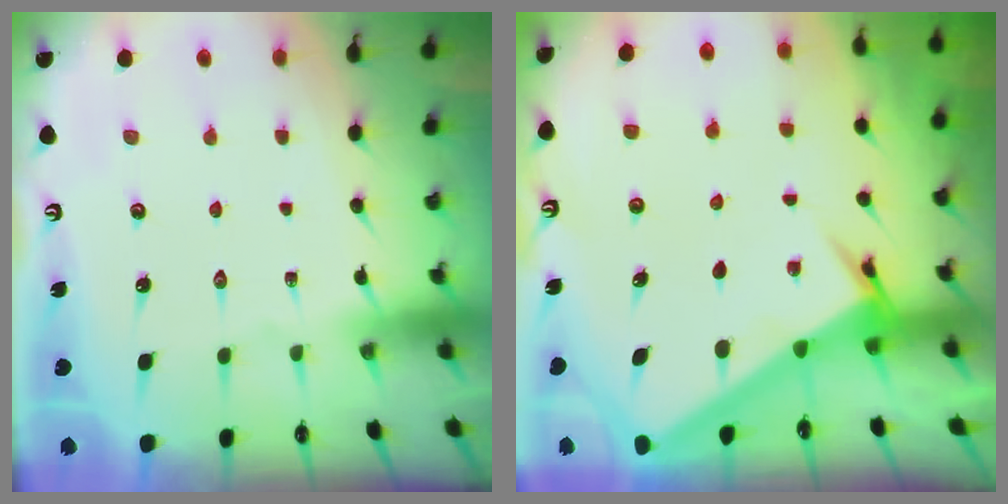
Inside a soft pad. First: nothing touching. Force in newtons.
{"total": 4.2, "press": 4.1, "slide": 0.5}